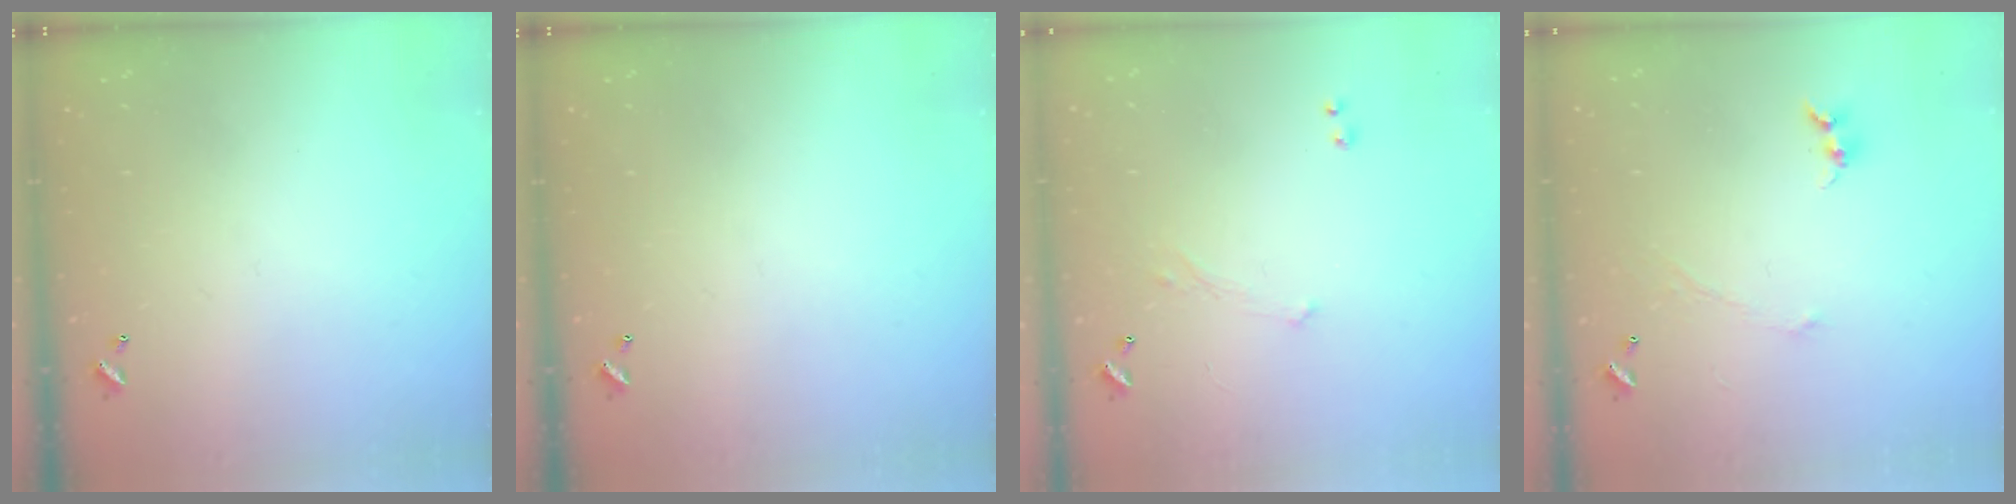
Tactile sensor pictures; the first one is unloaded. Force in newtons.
{"total": 0.0}
{"total": 0.7, "press": 0.3, "slide": 0.6}
{"total": 0.0}